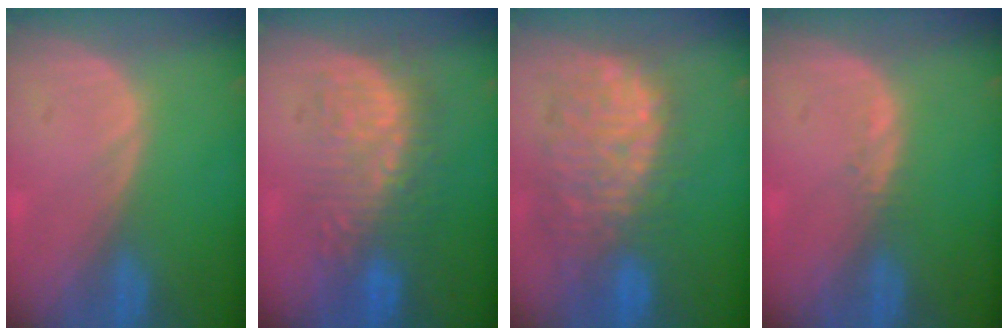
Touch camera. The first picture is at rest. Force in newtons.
{"total": 8.8, "press": 8.7, "slide": 1.4}
{"total": 11.4, "press": 10.4, "slide": 4.7}
{"total": 0.9, "press": 0.8, "slide": 0.4}